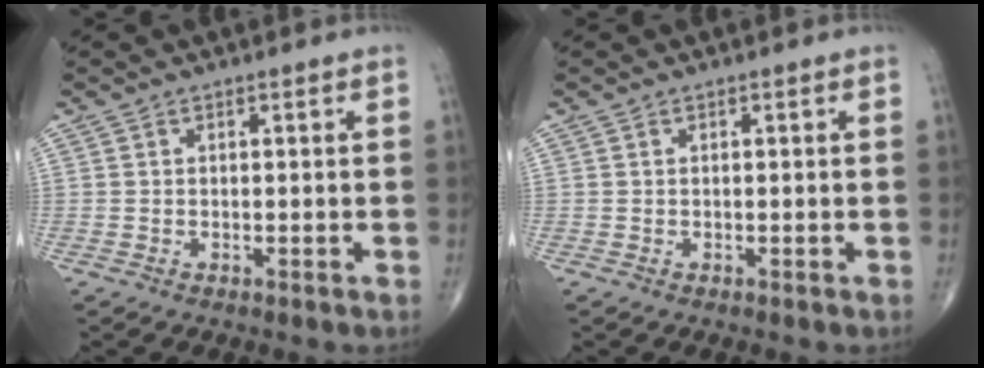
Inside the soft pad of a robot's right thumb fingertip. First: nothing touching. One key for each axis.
{"total": 0.0}